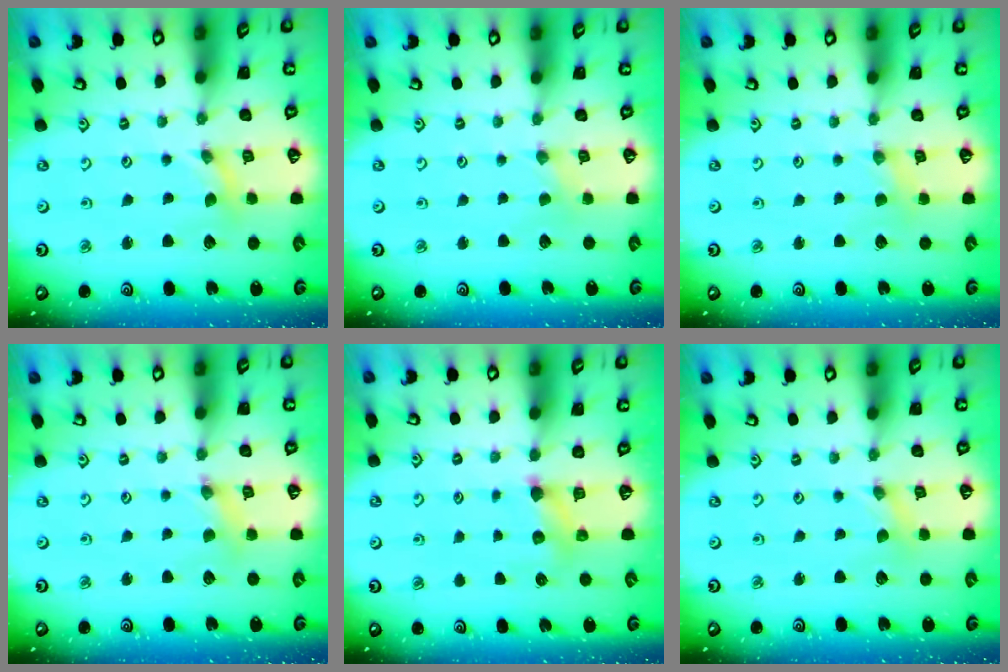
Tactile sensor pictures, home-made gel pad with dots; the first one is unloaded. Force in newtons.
{"total": 0.0}
{"total": 1.7, "press": 1.7, "slide": 0.3}
{"total": 2.7, "press": 2.7, "slide": 0.2}
{"total": 4.9, "press": 4.9, "slide": 0.4}
{"total": 0.0}